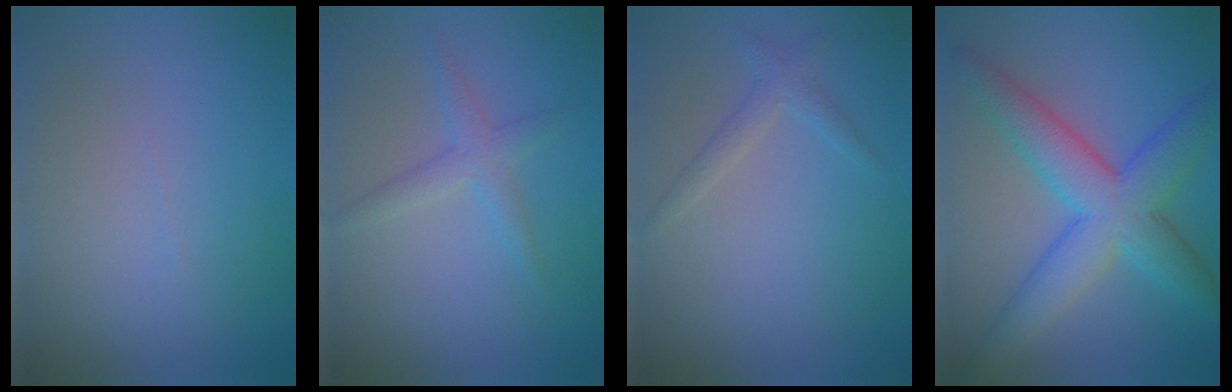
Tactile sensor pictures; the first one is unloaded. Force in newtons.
{"total": 2.0, "press": 2.0, "slide": 0.2}
{"total": 1.4, "press": 1.4, "slide": 0.1}
{"total": 7.5, "press": 7.5, "slide": 0.2}